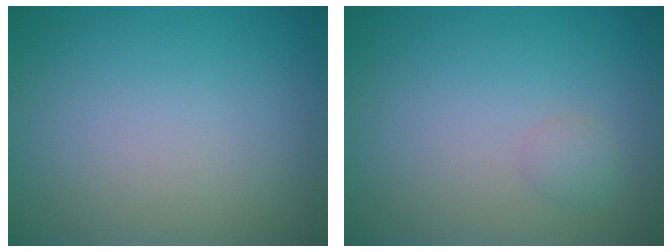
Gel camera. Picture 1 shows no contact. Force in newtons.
{"total": 1.0, "press": 1.0, "slide": 0.0}